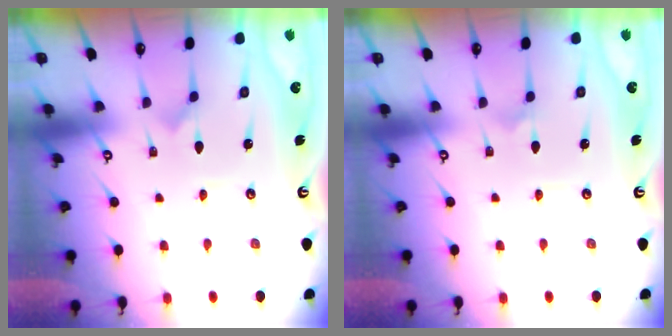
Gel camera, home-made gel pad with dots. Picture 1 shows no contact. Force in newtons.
{"total": 1.8, "press": 1.8, "slide": 0.1}